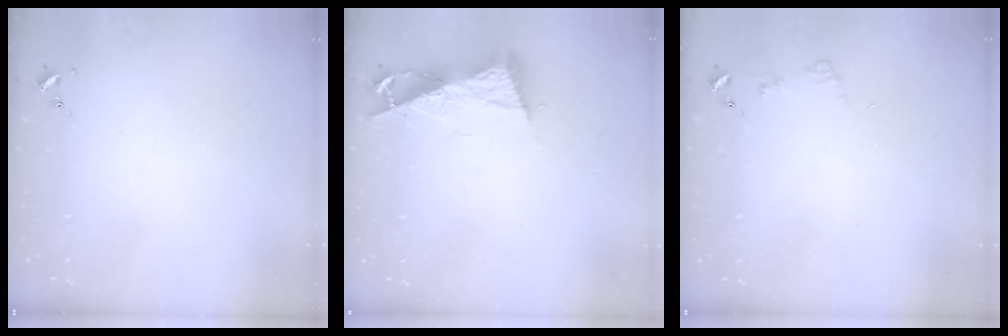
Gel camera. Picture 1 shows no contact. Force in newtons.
{"total": 9.5, "press": 9.5, "slide": 0.8}
{"total": 5.4, "press": 5.4, "slide": 0.5}